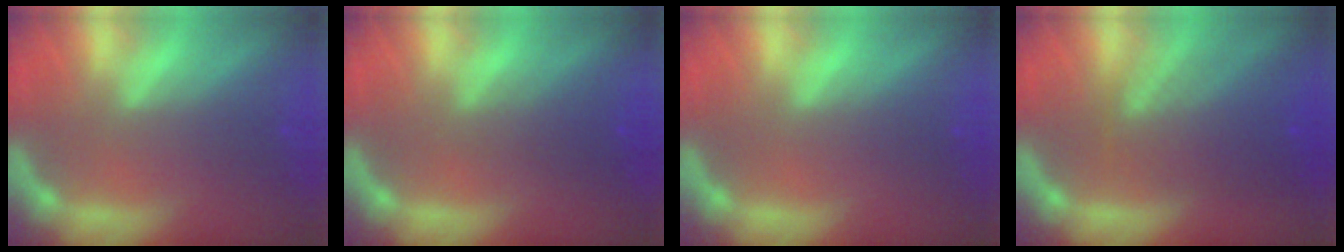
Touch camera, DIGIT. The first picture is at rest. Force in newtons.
{"total": 2.5}
{"total": 0.0}
{"total": 6.5}